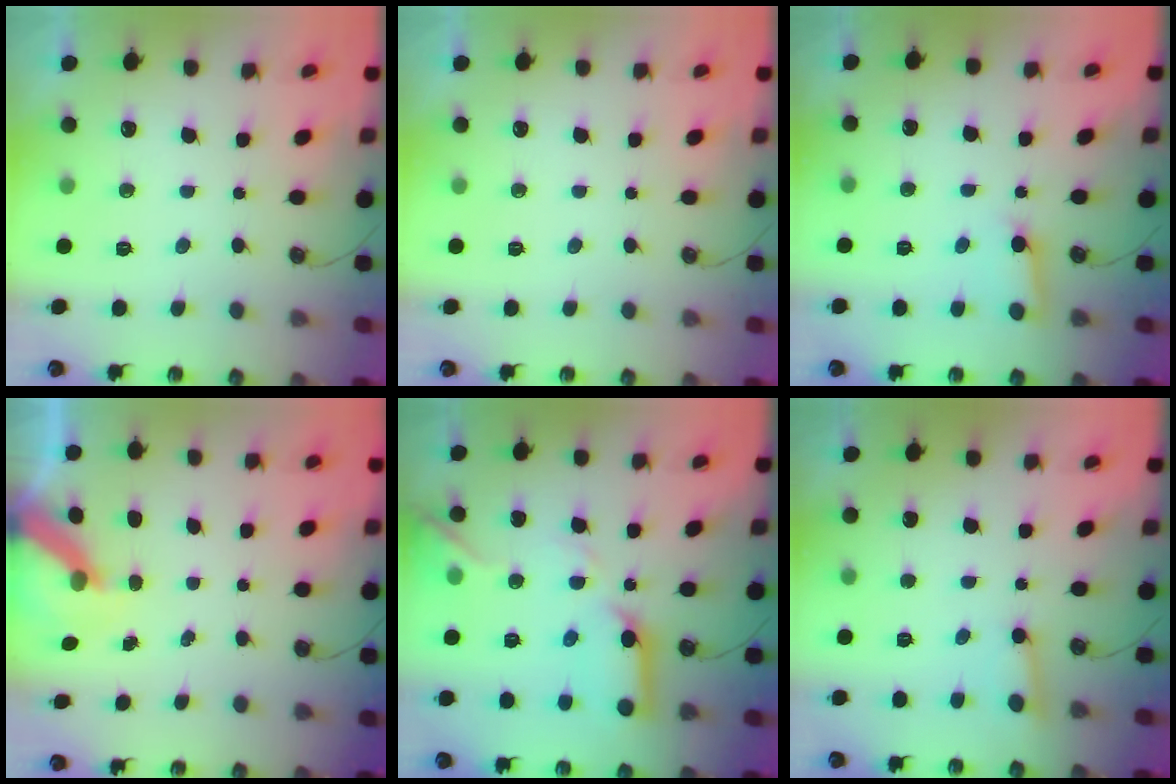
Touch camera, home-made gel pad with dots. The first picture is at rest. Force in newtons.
{"total": 0.0}
{"total": 3.3, "press": 3.3, "slide": 0.3}
{"total": 6.8, "press": 6.8, "slide": 0.9}
{"total": 15.6, "press": 15.5, "slide": 1.5}
{"total": 2.9, "press": 2.9, "slide": 0.4}